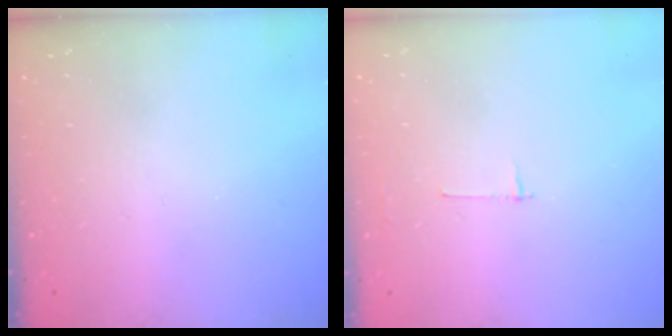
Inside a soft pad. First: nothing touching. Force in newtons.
{"total": 2.7, "press": 2.7, "slide": 0.3}